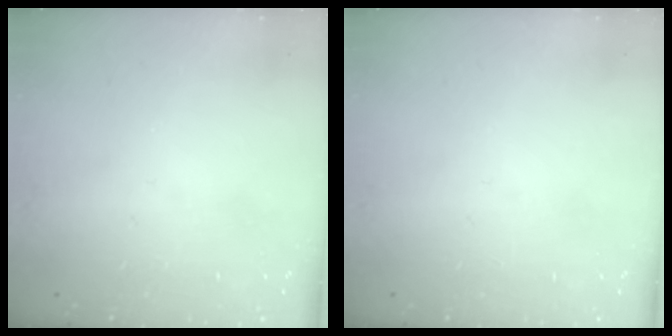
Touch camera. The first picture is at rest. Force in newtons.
{"total": 0.0}